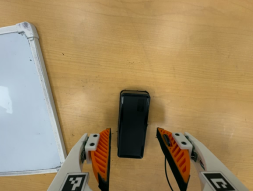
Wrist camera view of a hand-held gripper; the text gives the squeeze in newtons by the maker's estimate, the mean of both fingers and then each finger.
{"total": 0.0}